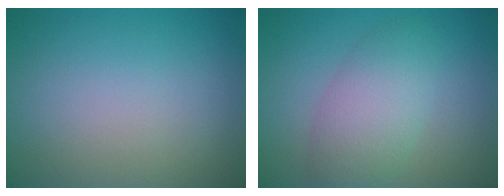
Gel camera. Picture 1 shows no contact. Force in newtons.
{"total": 4.6, "press": 4.6, "slide": 0.1}